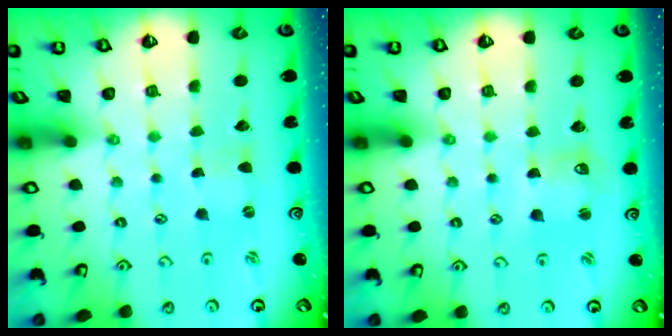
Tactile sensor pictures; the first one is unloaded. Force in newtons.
{"total": 3.6, "press": 3.6, "slide": 0.4}